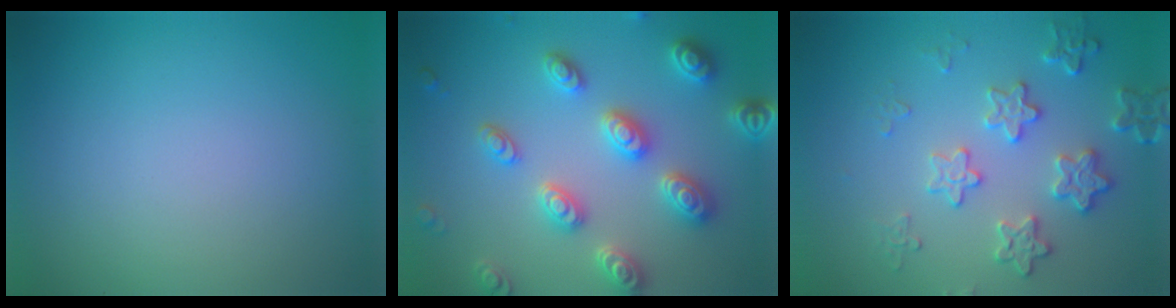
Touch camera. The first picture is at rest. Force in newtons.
{"total": 5.3, "press": 5.2, "slide": 1.2}
{"total": 3.9, "press": 3.4, "slide": 1.9}